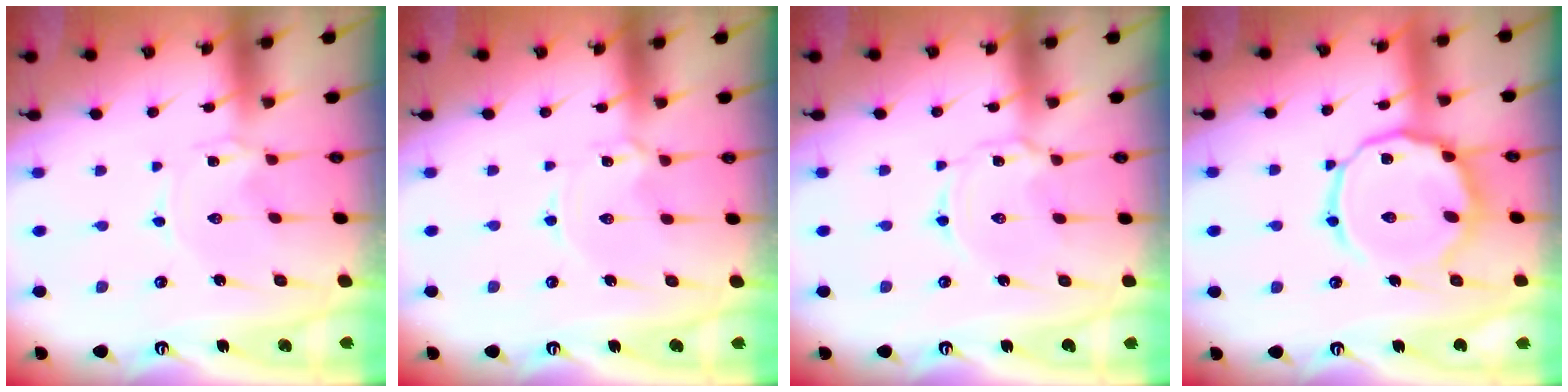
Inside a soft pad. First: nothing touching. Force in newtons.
{"total": 1.7, "press": 1.7, "slide": 0.2}
{"total": 2.3, "press": 2.3, "slide": 0.2}
{"total": 14.9, "press": 14.8, "slide": 1.3}